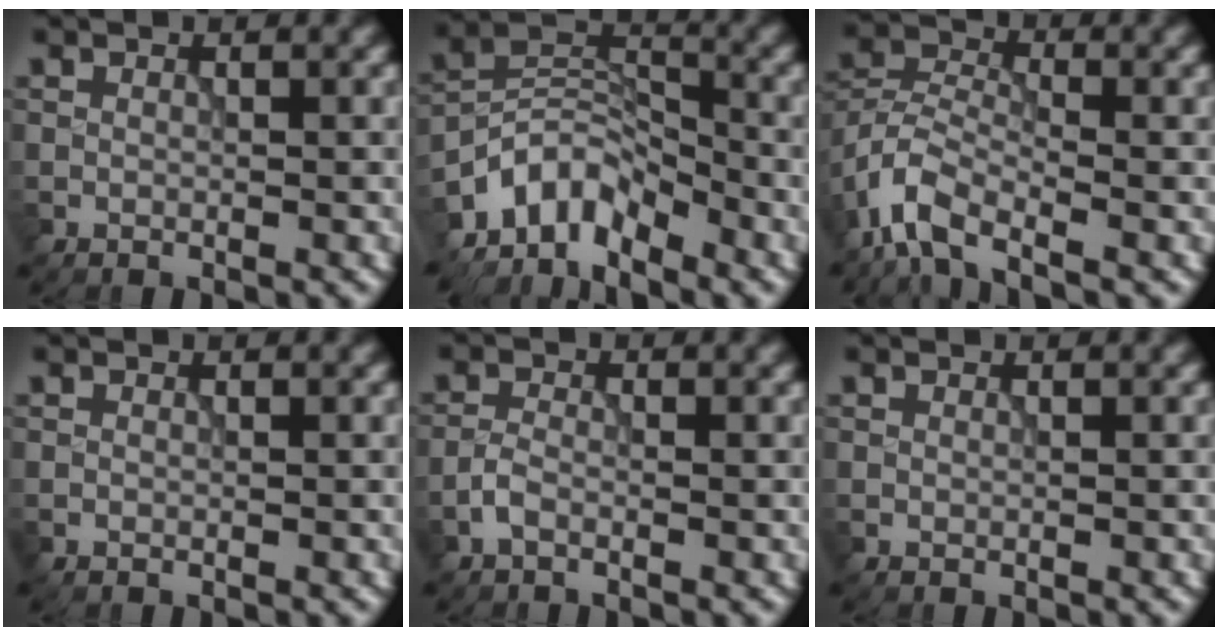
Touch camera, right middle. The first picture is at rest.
{"total": 5.6, "force": [-4.6, 2.4, 2.0], "torque": [-0.025, 0.004, -0.101]}
{"total": 5.0, "force": [-3.3, 2.1, 3.1], "torque": [-0.062, 0.002, -0.078]}
{"total": 0.0}
{"total": 1.3, "force": [-0.9, 0.5, 0.8], "torque": [-0.018, 0.003, -0.024]}
{"total": 0.0}